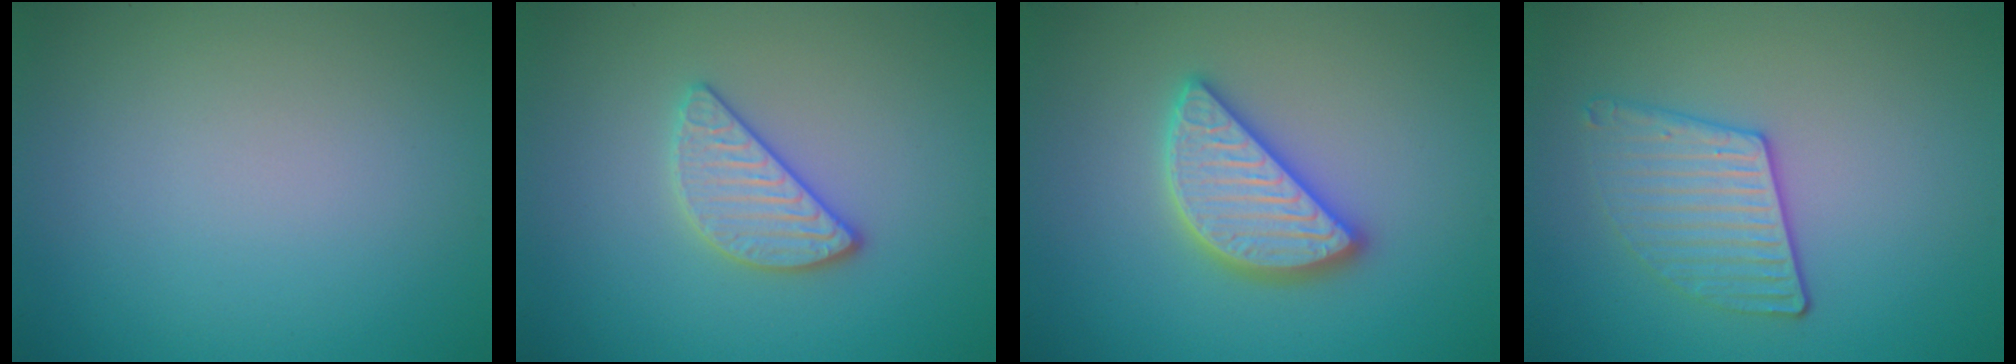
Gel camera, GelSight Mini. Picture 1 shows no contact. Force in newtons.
{"total": 3.0, "press": 2.8, "slide": 1.1}
{"total": 4.7, "press": 4.7, "slide": 0.5}
{"total": 3.1, "press": 2.9, "slide": 1.0}